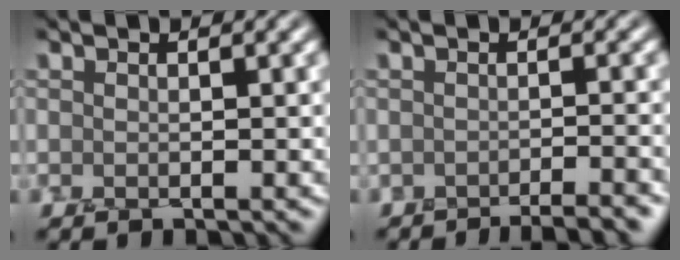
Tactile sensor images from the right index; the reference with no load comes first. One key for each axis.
{"total": 3.5, "fx": -3.0, "fy": 0.7, "fz": 1.7, "tx": 0.007, "ty": 0.007, "tz": -0.032}